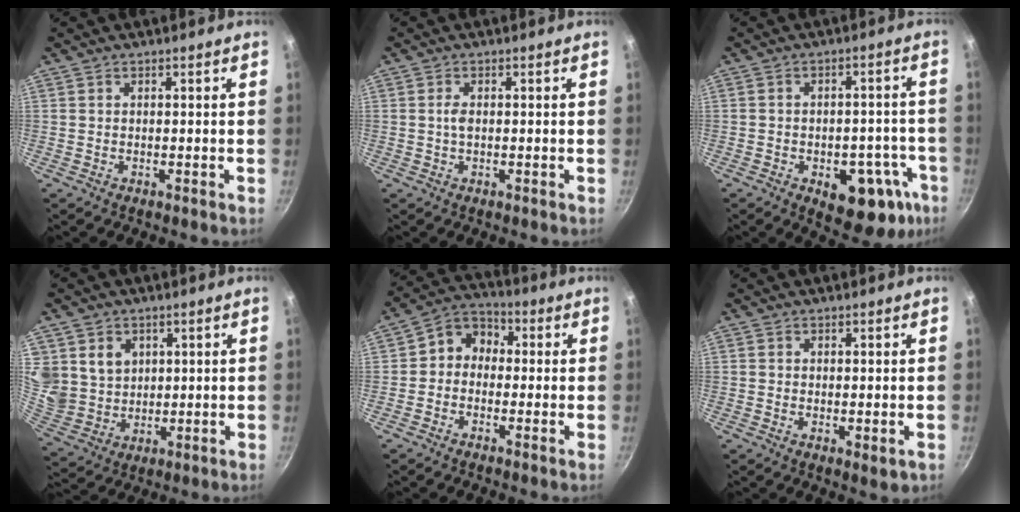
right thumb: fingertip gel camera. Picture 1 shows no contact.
{"total": 1.4, "force": [0.0, 0.7, 1.2], "torque": [-0.023, 0.003, -0.002]}
{"total": 15.1, "force": [-6.3, 8.5, 10.8], "torque": [-0.078, 0.025, -0.076]}
{"total": 11.4, "force": [3.9, 9.7, 4.6], "torque": [-0.072, -0.021, 0.089]}
{"total": 6.7, "force": [-0.4, 5.7, 3.5], "torque": [-0.027, 0.026, -0.031]}
{"total": 1.9, "force": [0.1, 1.0, 1.6], "torque": [-0.025, -0.008, 0.001]}